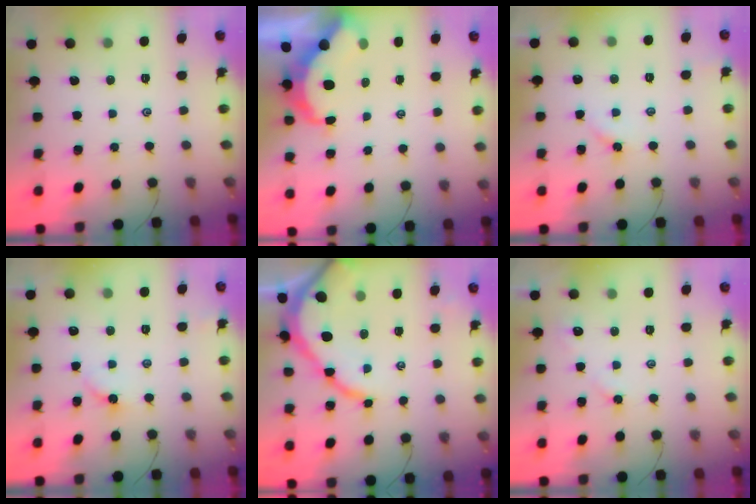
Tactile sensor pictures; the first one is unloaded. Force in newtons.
{"total": 7.5, "press": 7.5, "slide": 0.9}
{"total": 2.9, "press": 2.9, "slide": 0.4}
{"total": 3.1, "press": 3.1, "slide": 0.4}
{"total": 11.7, "press": 11.7, "slide": 1.3}
{"total": 4.1, "press": 4.1, "slide": 0.6}